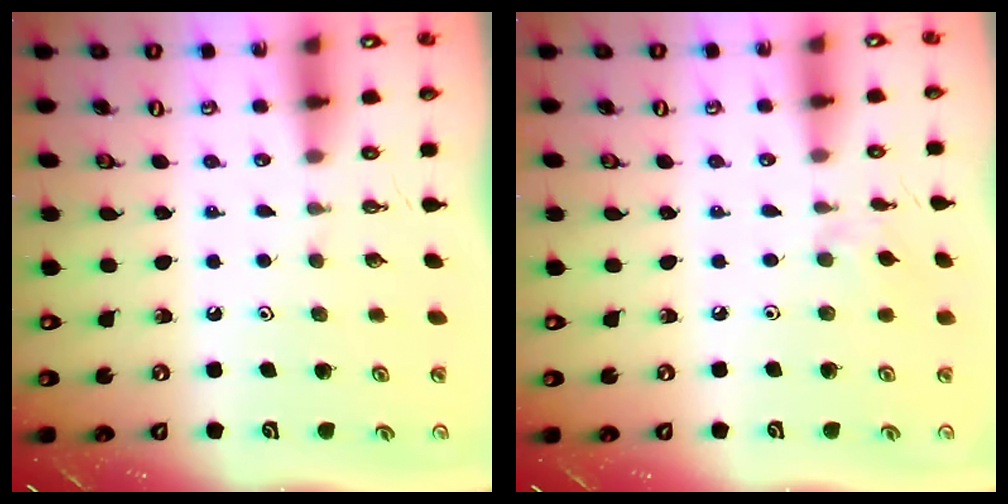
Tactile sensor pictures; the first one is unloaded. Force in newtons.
{"total": 2.1, "press": 2.1, "slide": 0.5}